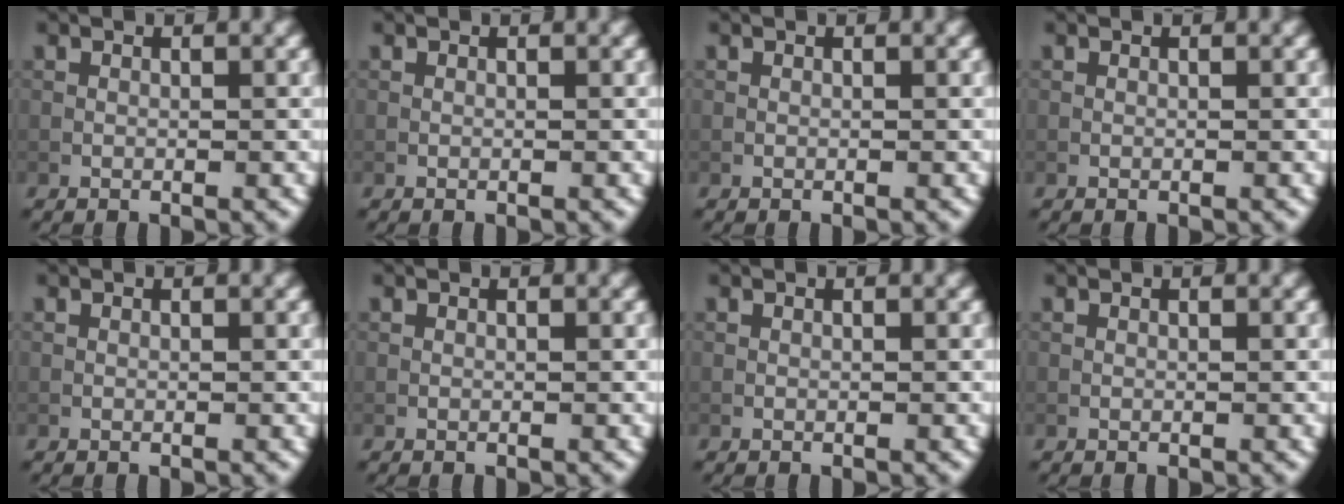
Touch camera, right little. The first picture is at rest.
{"total": 0.0}
{"total": 0.0}
{"total": 0.0}
{"total": 0.0}
{"total": 0.0}
{"total": 0.0}
{"total": 0.0}